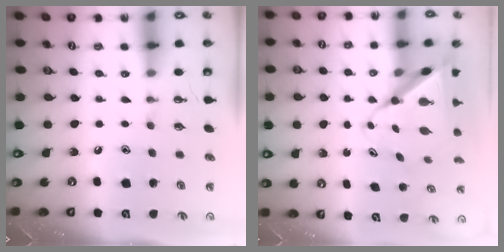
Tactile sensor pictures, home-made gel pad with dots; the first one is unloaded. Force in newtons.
{"total": 10.1, "press": 10.1, "slide": 0.6}